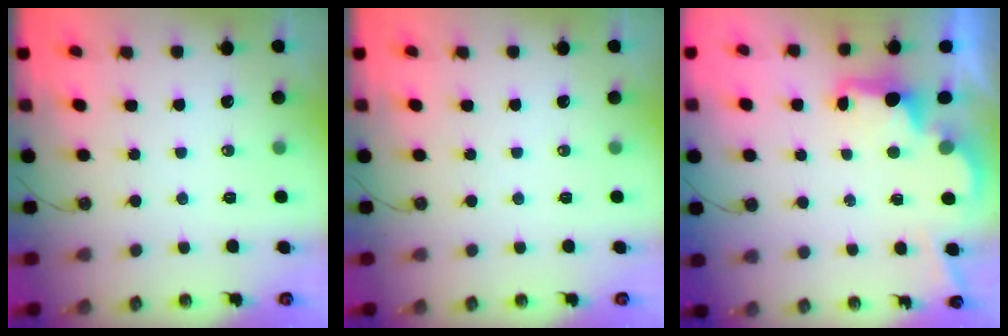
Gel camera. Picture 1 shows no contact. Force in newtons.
{"total": 0.0}
{"total": 2.7, "press": 2.5, "slide": 0.8}